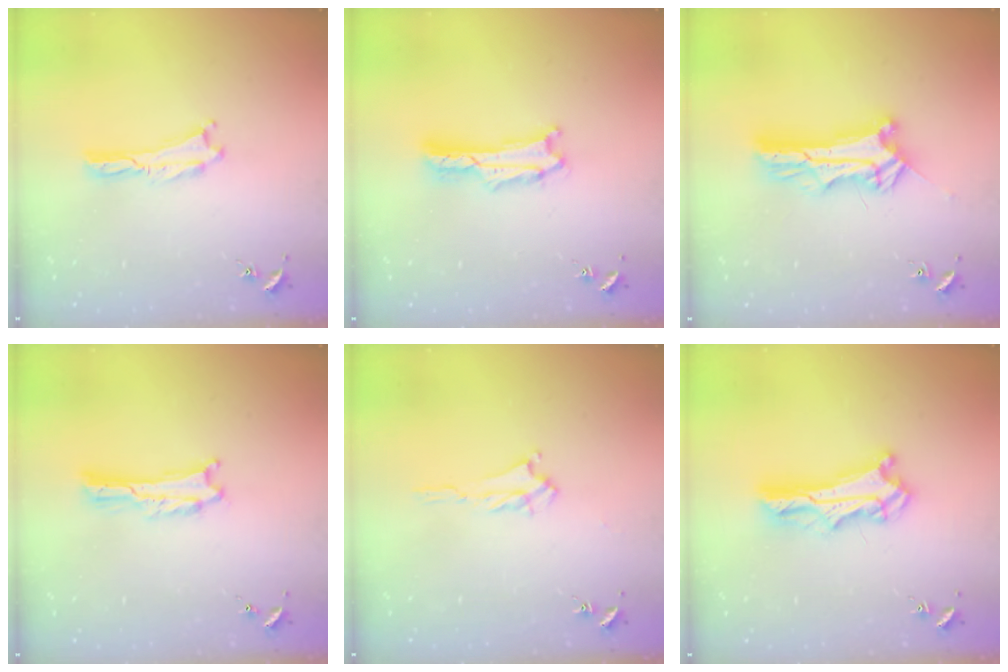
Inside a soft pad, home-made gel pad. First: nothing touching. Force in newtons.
{"total": 1.6, "press": 1.5, "slide": 0.3}
{"total": 9.6, "press": 9.6, "slide": 0.8}
{"total": 0.5, "press": 0.5, "slide": 0.1}
{"total": 2.4, "press": 2.4, "slide": 0.5}
{"total": 8.4, "press": 8.3, "slide": 0.7}